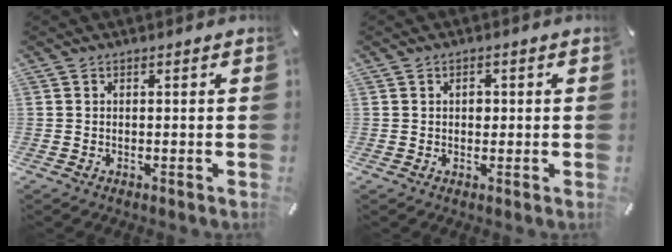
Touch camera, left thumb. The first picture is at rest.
{"total": 1.7, "force": [0.1, 1.4, 1.0], "torque": [-0.005, 0.000, -0.004]}